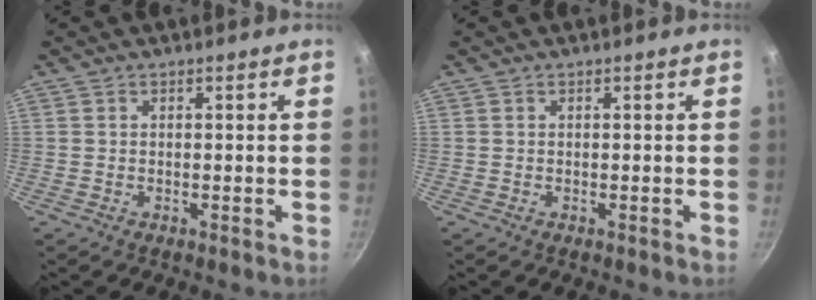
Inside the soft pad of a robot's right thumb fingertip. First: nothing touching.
{"total": 0.0}